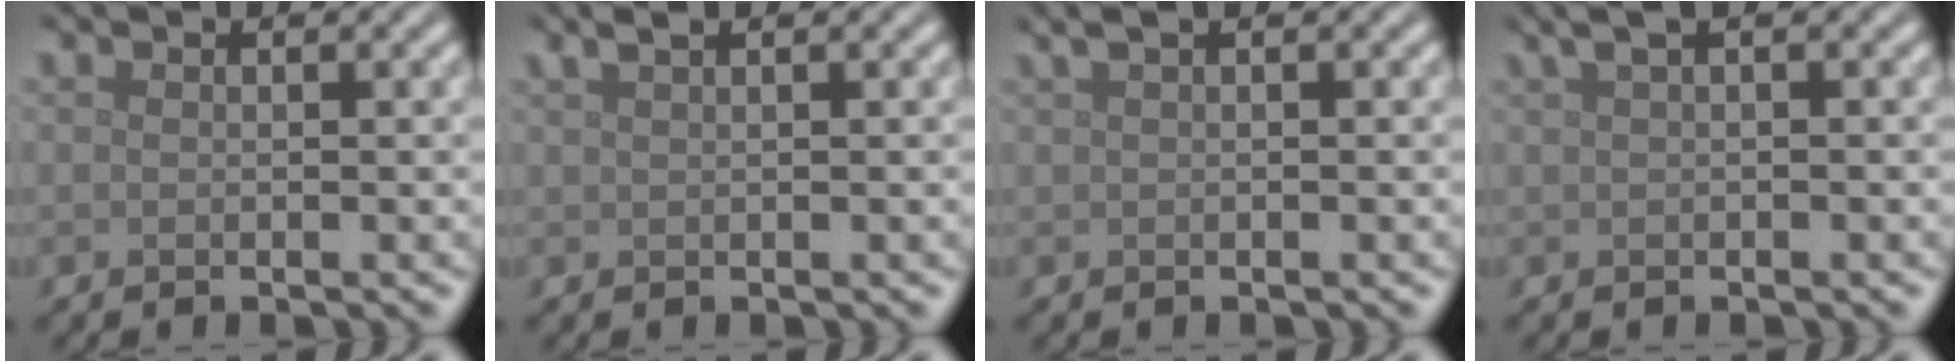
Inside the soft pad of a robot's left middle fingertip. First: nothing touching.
{"total": 1.7, "force": [1.1, 0.5, 1.1], "torque": [-0.016, 0.004, 0.014]}
{"total": 2.9, "force": [1.5, 1.2, 2.2], "torque": [-0.024, 0.015, 0.008]}
{"total": 2.9, "force": [1.4, 1.0, 2.3], "torque": [-0.029, 0.006, 0.017]}